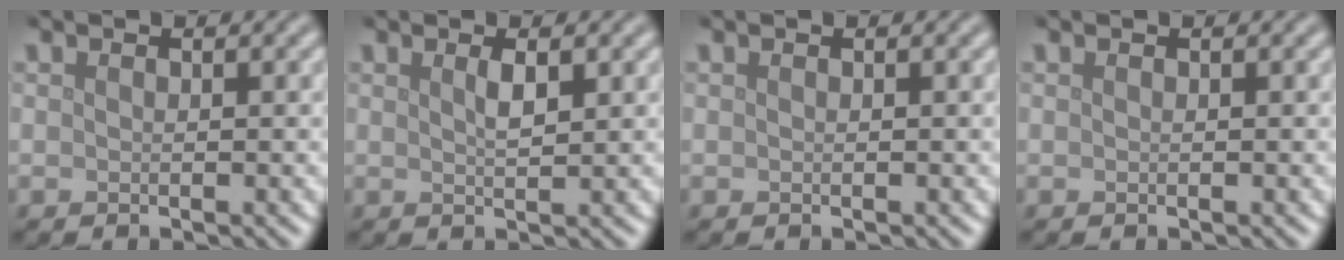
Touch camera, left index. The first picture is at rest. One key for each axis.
{"total": 1.4, "fx": 0.7, "fy": 0.3, "fz": 1.2, "tx": -0.023, "ty": 0.000, "tz": 0.011}
{"total": 0.0}
{"total": 0.0}